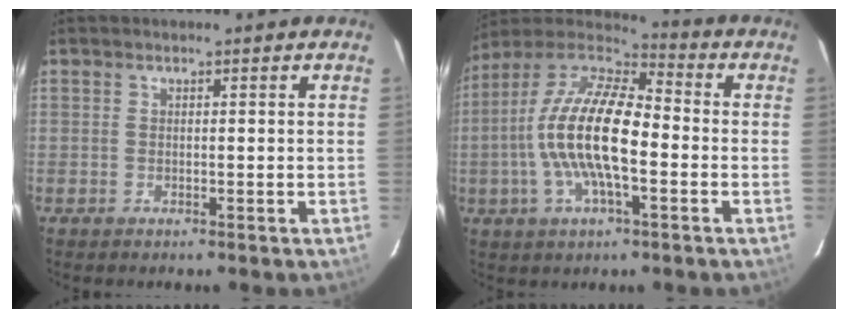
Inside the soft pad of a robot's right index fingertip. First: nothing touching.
{"total": 17.1, "force": [-2.7, 6.1, 15.8], "torque": [-0.301, 0.001, -0.060]}